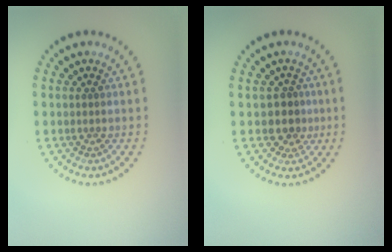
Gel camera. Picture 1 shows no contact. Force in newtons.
{"total": 1.8, "press": 1.4, "slide": 1.1}